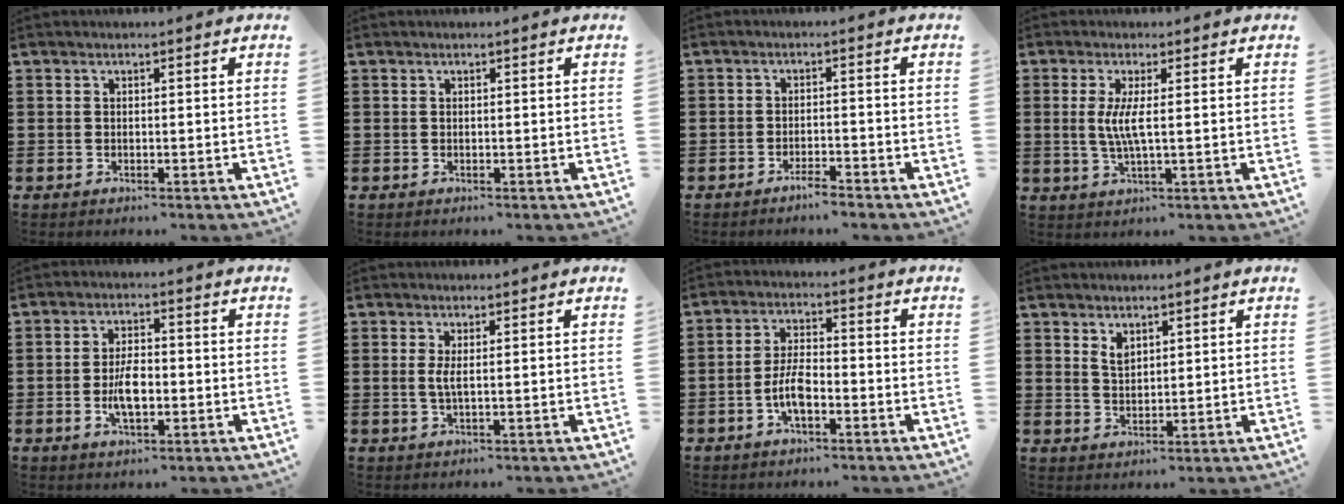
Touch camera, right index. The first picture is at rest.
{"total": 0.0}
{"total": 2.1, "force": [-1.9, 0.2, 0.9], "torque": [-0.018, 0.001, -0.036]}
{"total": 4.3, "force": [0.3, 0.3, 4.3], "torque": [-0.095, -0.011, -0.001]}
{"total": 5.4, "force": [-1.1, 2.5, 4.7], "torque": [-0.096, 0.001, -0.023]}
{"total": 2.0, "force": [0.1, 0.1, 2.0], "torque": [-0.047, -0.008, -0.001]}
{"total": 5.6, "force": [-2.2, 2.2, 4.6], "torque": [-0.106, 0.001, -0.048]}
{"total": 2.4, "force": [1.6, 1.3, 1.2], "torque": [-0.027, 0.003, 0.031]}